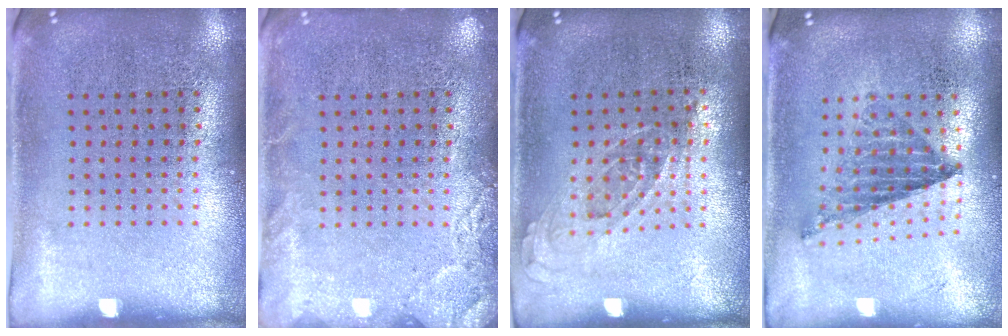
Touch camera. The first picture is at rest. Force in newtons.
{"total": 2.4, "press": 2.4, "slide": 0.3}
{"total": 0.8, "press": 0.7, "slide": 0.3}
{"total": 0.8, "press": 0.8, "slide": 0.1}